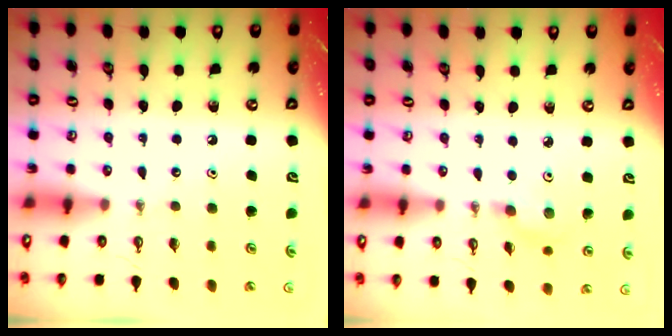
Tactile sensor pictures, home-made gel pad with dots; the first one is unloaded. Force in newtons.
{"total": 3.9, "press": 3.6, "slide": 1.5}